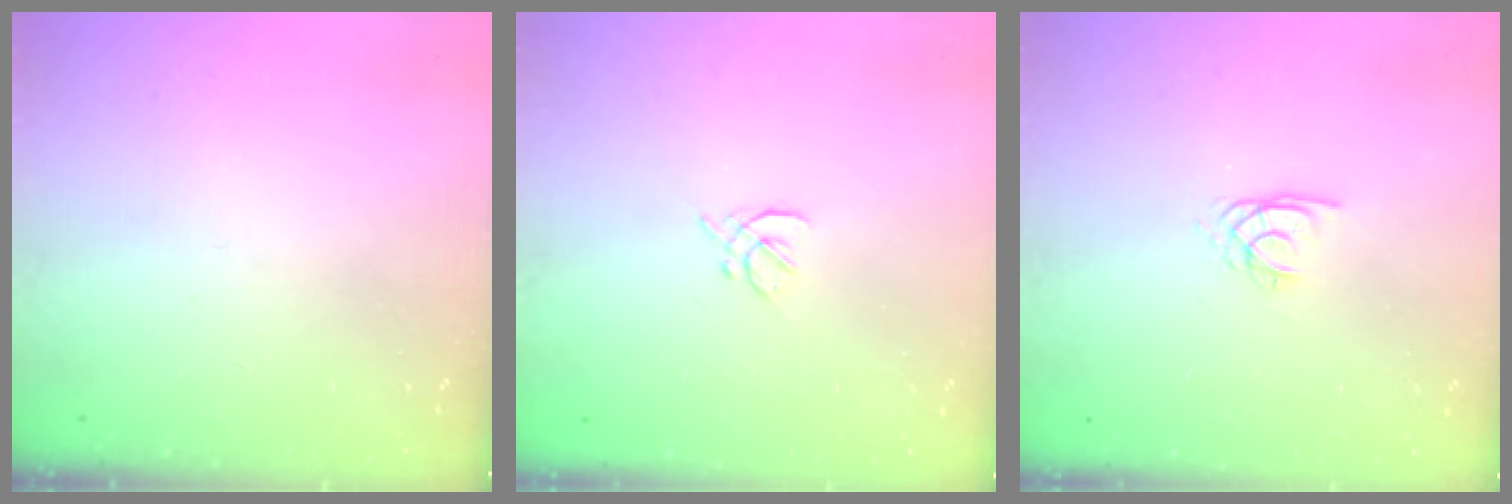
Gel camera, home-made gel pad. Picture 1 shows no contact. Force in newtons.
{"total": 2.0, "press": 1.9, "slide": 0.7}
{"total": 2.0, "press": 1.9, "slide": 0.4}